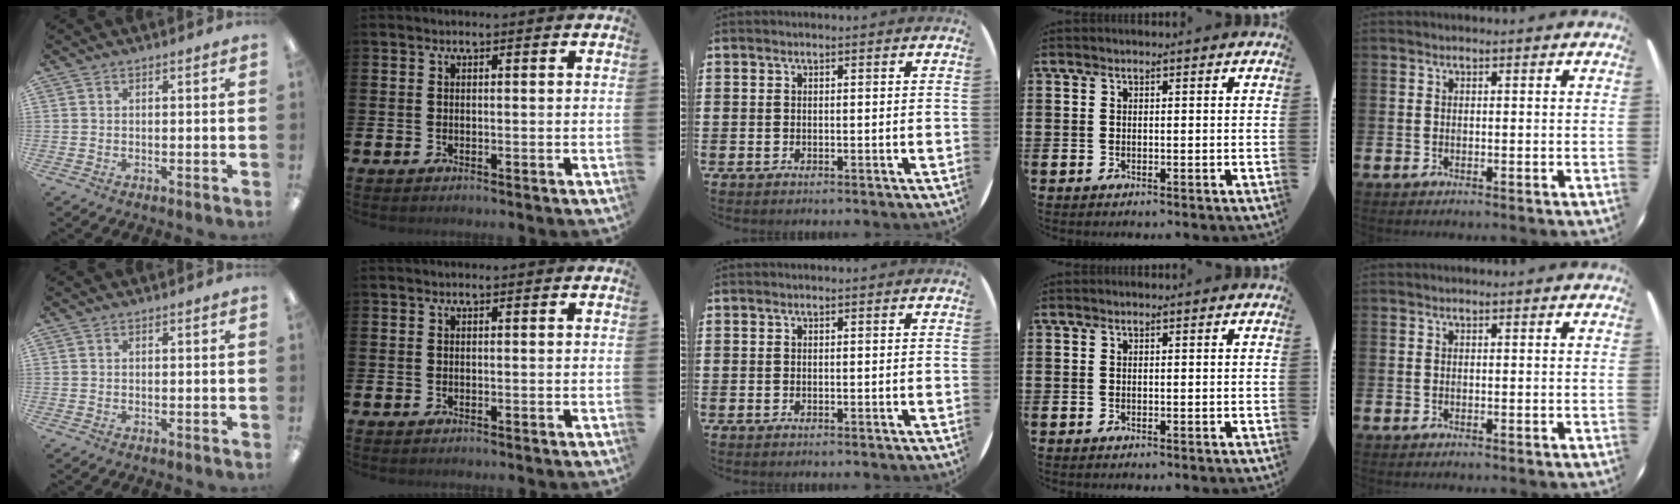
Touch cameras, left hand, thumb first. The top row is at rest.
{}